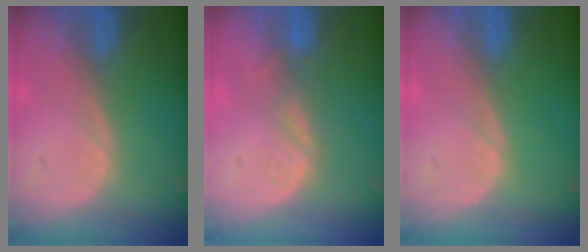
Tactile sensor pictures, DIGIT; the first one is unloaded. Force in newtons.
{"total": 2.8, "press": 2.2, "slide": 1.7}
{"total": 0.0}